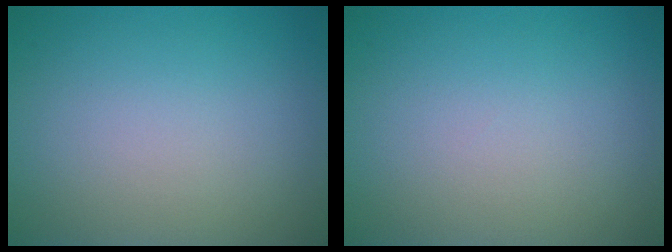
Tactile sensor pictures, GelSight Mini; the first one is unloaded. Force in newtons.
{"total": 0.0}